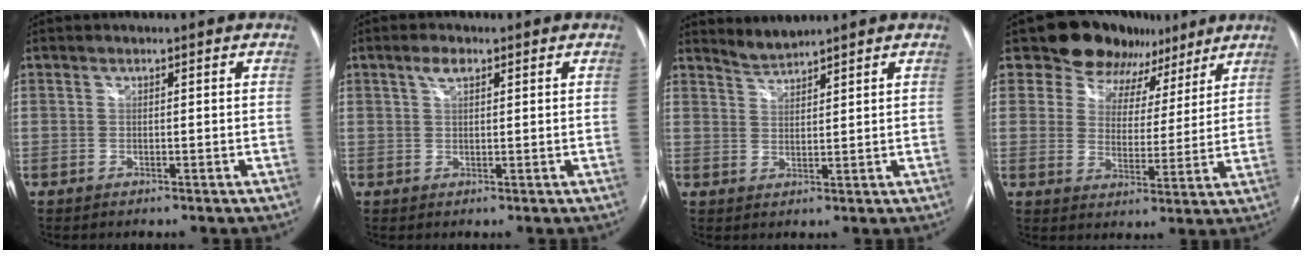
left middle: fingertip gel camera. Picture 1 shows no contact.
{"total": 2.3, "force": [1.3, 1.0, 1.6], "torque": [-0.035, 0.008, 0.027]}
{"total": 2.7, "force": [2.6, -0.4, -0.3], "torque": [0.001, -0.002, 0.056]}
{"total": 11.5, "force": [8.2, 7.5, 2.8], "torque": [-0.031, 0.019, 0.115]}